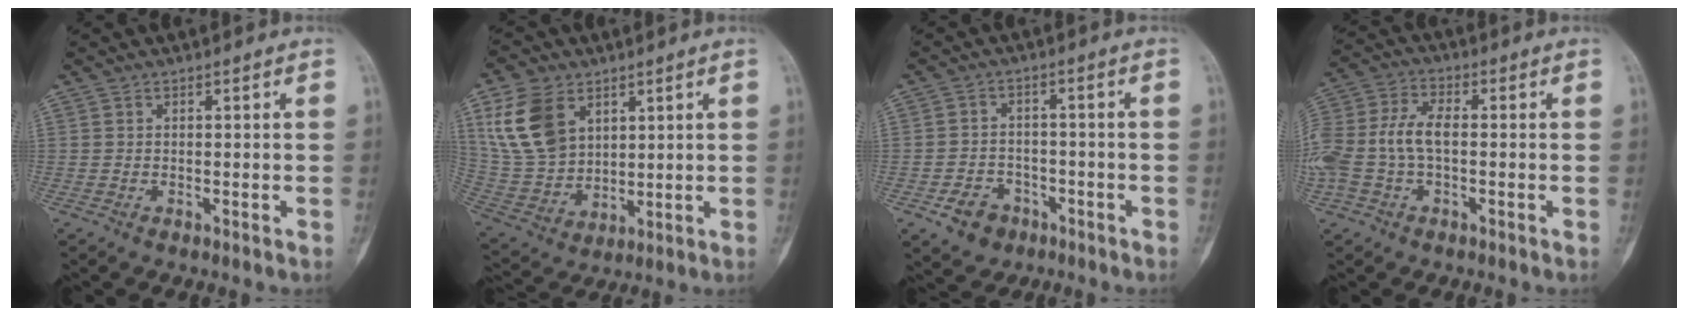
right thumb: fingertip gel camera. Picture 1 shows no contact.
{"total": 14.4, "force": [6.3, 9.8, 8.4], "torque": [-0.150, -0.018, 0.141]}
{"total": 6.1, "force": [-3.1, 4.8, 2.0], "torque": [-0.013, 0.024, -0.044]}
{"total": 12.1, "force": [-1.2, 7.0, 9.8], "torque": [-0.236, 0.027, -0.024]}